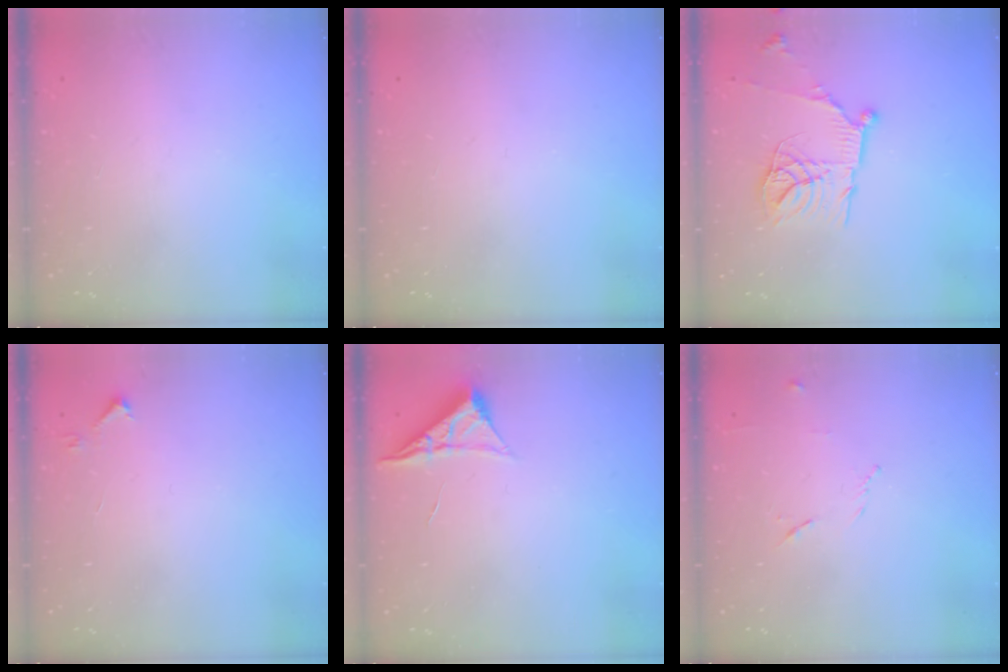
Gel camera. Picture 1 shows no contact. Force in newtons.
{"total": 0.0}
{"total": 15.2, "press": 15.2, "slide": 0.8}
{"total": 3.8, "press": 3.7, "slide": 0.6}
{"total": 4.7, "press": 4.7, "slide": 0.7}
{"total": 5.9, "press": 5.8, "slide": 1.1}